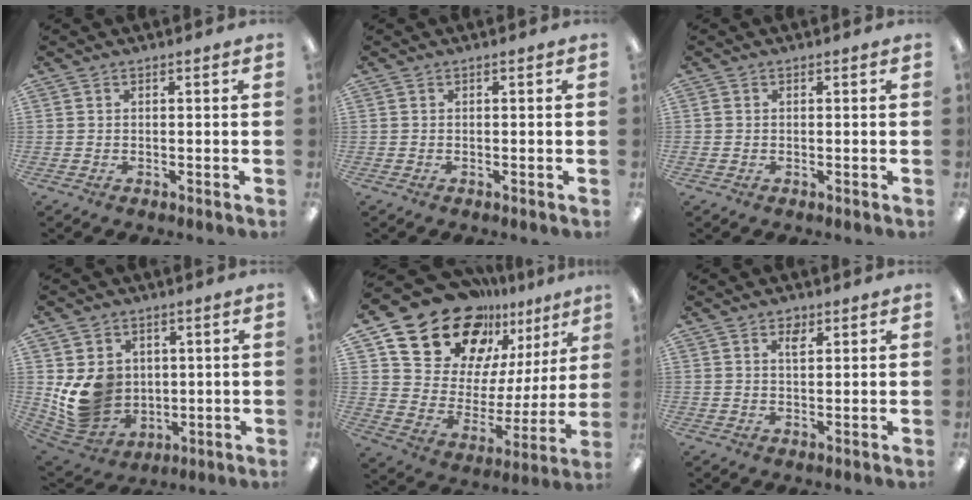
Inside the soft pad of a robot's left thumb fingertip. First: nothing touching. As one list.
[{"total": 0.0}, {"total": 0.6, "force": [0.0, 0.5, 0.3], "torque": [-0.005, 0.005, -0.001]}, {"total": 11.2, "force": [1.9, 10.1, 4.4], "torque": [-0.107, -0.014, 0.045]}, {"total": 21.1, "force": [16.9, 10.7, 6.7], "torque": [-0.131, -0.123, 0.309]}, {"total": 2.8, "force": [1.8, 1.3, 1.7], "torque": [-0.022, -0.004, 0.029]}]